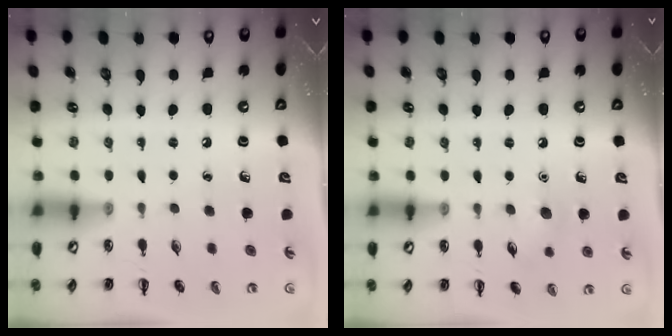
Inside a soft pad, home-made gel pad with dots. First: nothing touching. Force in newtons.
{"total": 6.0, "press": 5.8, "slide": 1.5}